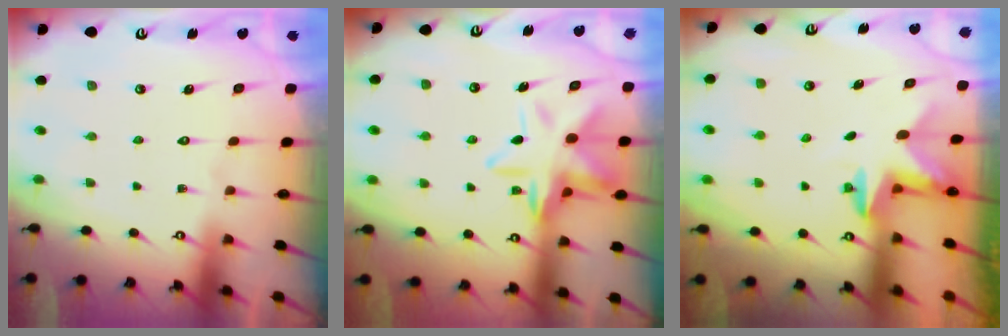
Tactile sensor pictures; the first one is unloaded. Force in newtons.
{"total": 12.3, "press": 12.2, "slide": 1.2}
{"total": 2.5, "press": 2.5, "slide": 0.4}